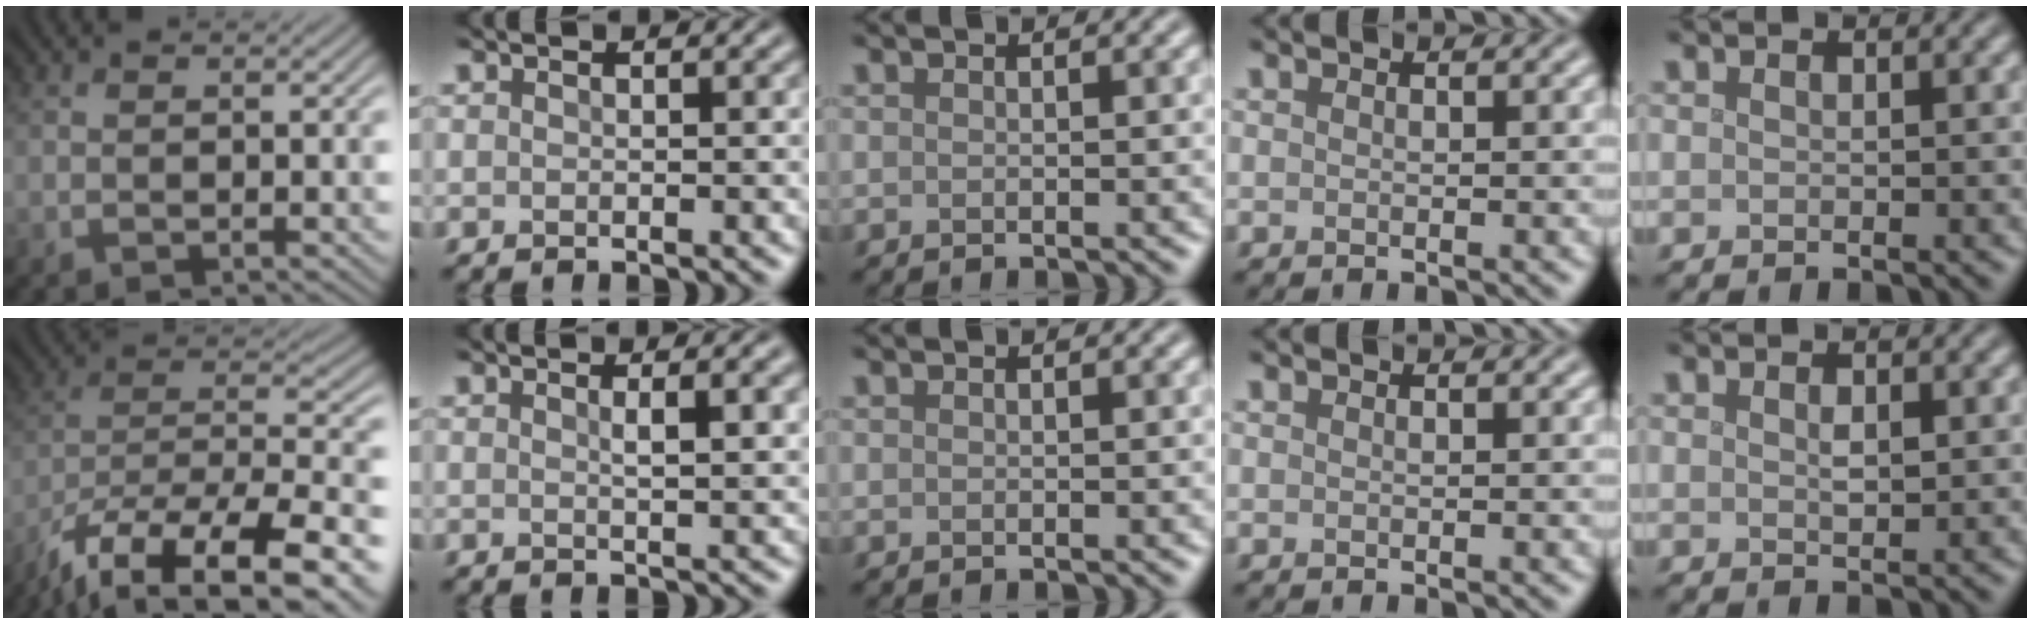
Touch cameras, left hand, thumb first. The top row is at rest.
{"thumb": {"total": 16.4, "force": [-10.4, 5.9, 11.2], "torque": [-0.221, -0.023, -0.163]}, "index": {"total": 2.9, "force": [0.9, 0.8, 2.6], "torque": [-0.027, 0.004, 0.011]}, "little": {"total": 1.2, "force": [0.3, 0.5, 1.0], "torque": [-0.020, -0.001, 0.006]}}